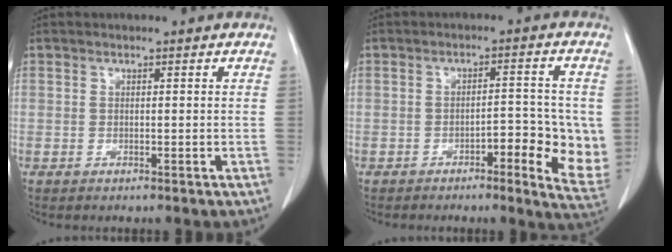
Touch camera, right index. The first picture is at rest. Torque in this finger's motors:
{"motor_torque": [0.25, -0.04, 0.16, 0.04]}